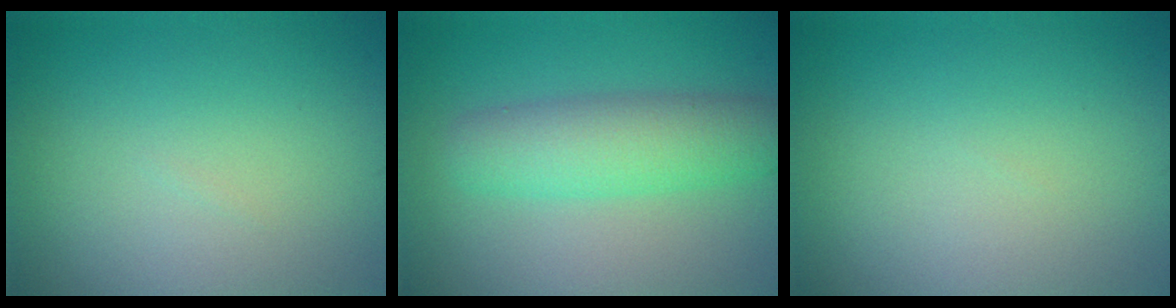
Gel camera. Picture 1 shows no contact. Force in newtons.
{"total": 5.1, "press": 5.1, "slide": 0.1}
{"total": 0.0}